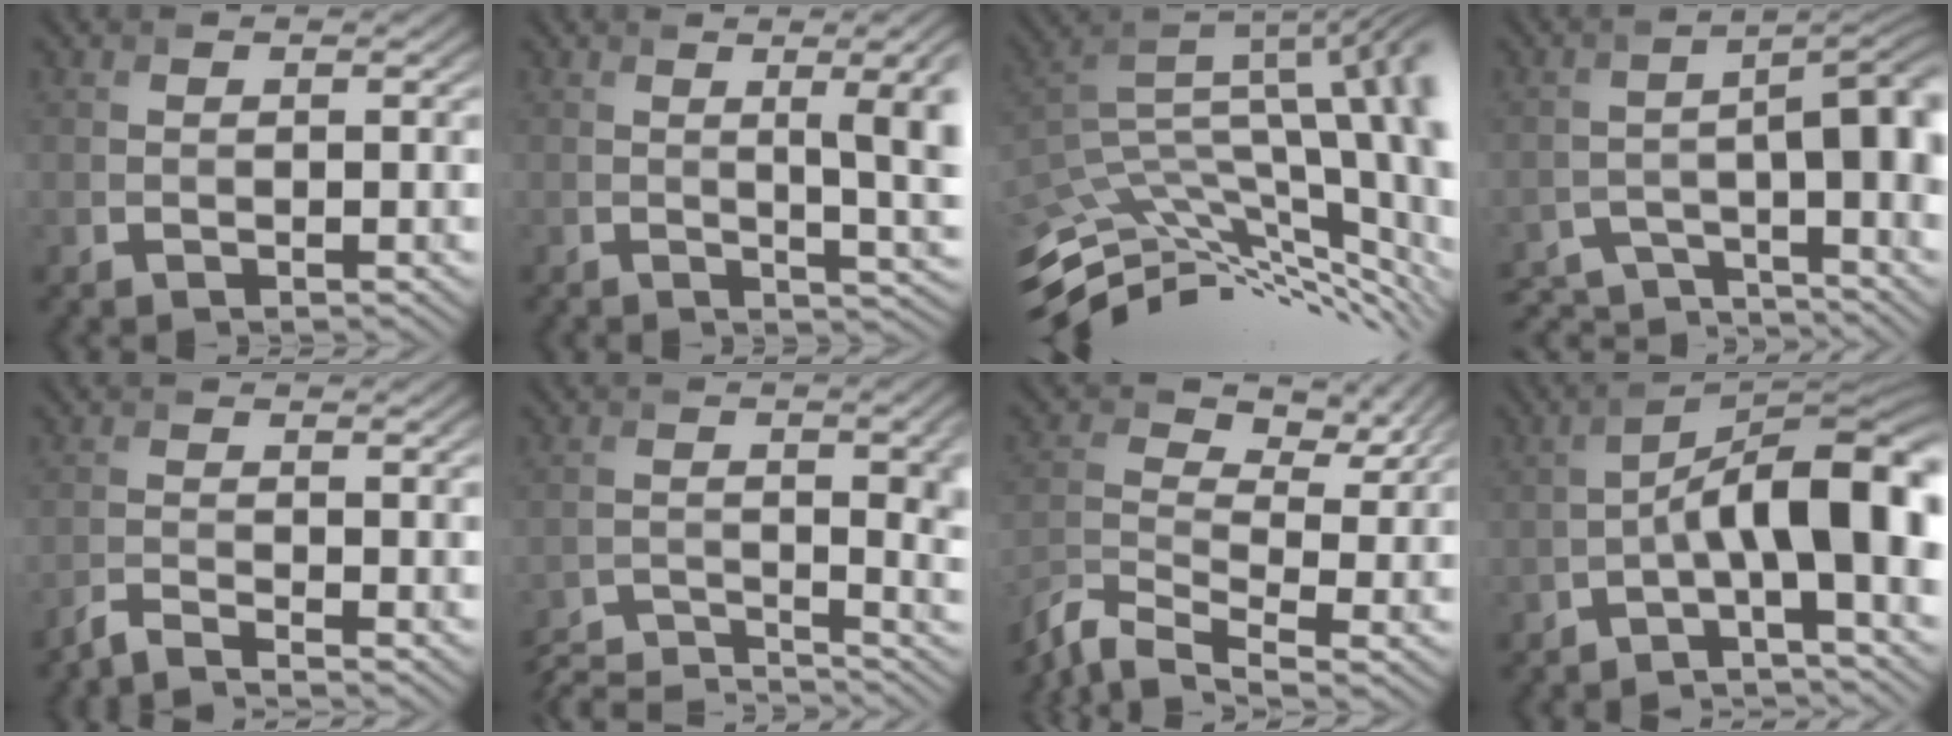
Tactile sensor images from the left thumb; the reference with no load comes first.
{"total": 8.7, "force": [0.5, 2.5, 8.3], "torque": [-0.089, 0.019, 0.009]}
{"total": 14.9, "force": [-4.2, 6.6, 12.6], "torque": [-0.206, -0.016, -0.044]}
{"total": 9.0, "force": [-5.7, 2.4, 6.5], "torque": [-0.095, -0.007, -0.081]}
{"total": 3.2, "force": [-2.9, 0.3, 1.3], "torque": [-0.013, 0.001, -0.065]}
{"total": 9.0, "force": [-6.4, 1.8, 6.1], "torque": [-0.092, -0.007, -0.096]}
{"total": 5.8, "force": [-3.2, 3.0, 3.8], "torque": [-0.081, -0.013, -0.072]}
{"total": 9.8, "force": [-2.3, 2.6, 9.2], "torque": [-0.138, 0.019, -0.043]}